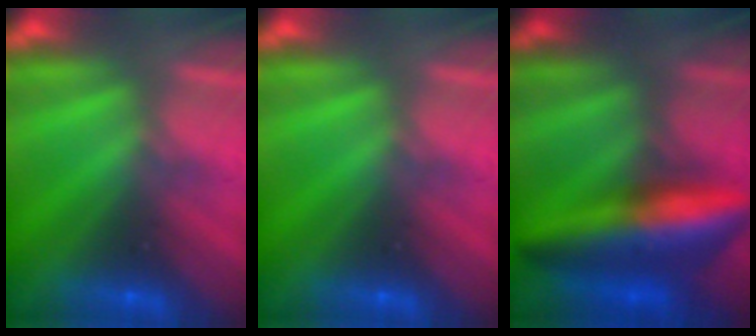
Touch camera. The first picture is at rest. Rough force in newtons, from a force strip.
{"total": 0.0}
{"total": 8.5}